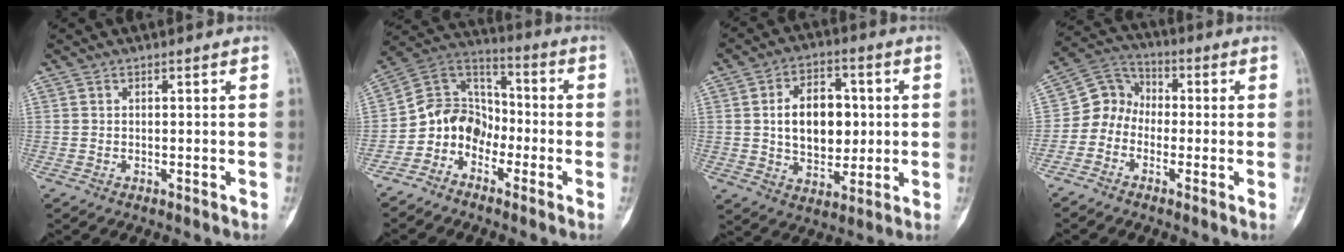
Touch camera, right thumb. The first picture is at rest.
{"total": 9.8, "force": [-4.6, 7.8, 3.8], "torque": [-0.046, 0.080, -0.102]}
{"total": 13.2, "force": [1.1, 8.8, 9.8], "torque": [-0.116, 0.006, 0.022]}
{"total": 6.9, "force": [-1.9, 6.1, 2.7], "torque": [-0.020, 0.042, -0.055]}